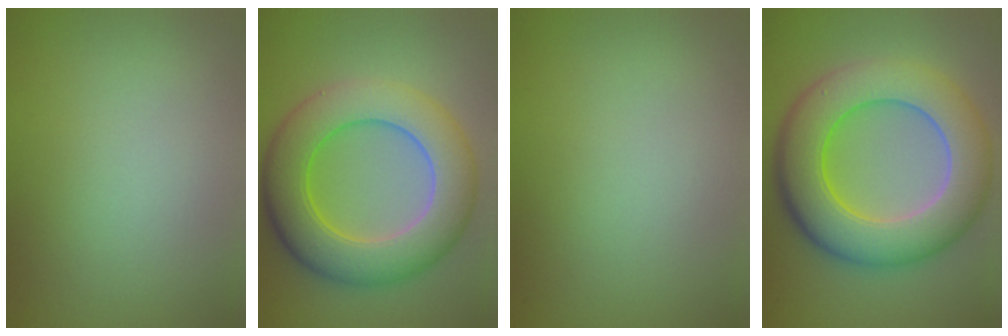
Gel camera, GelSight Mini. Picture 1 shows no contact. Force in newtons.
{"total": 9.7, "press": 9.7, "slide": 0.1}
{"total": 0.0}
{"total": 11.1, "press": 11.0, "slide": 0.7}